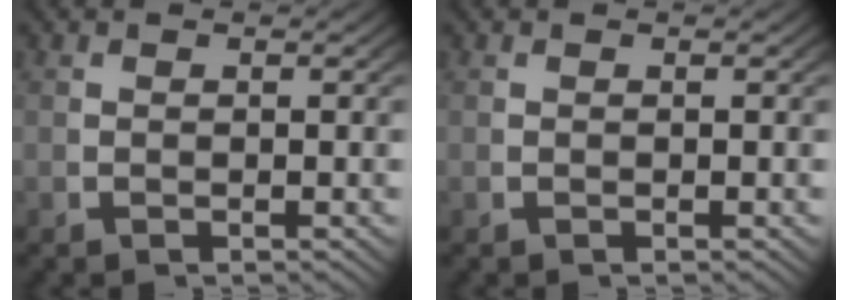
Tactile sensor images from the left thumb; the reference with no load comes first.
{"total": 0.0}